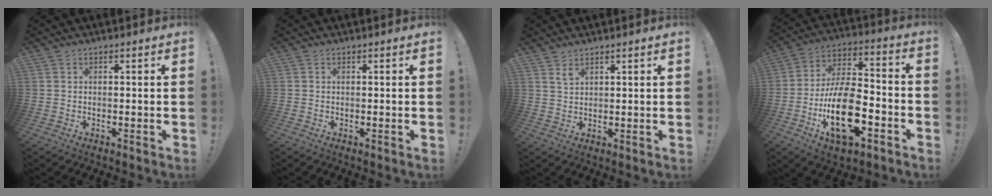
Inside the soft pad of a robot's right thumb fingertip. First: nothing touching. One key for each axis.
{"total": 0.0}
{"total": 3.1, "fx": 2.5, "fy": 1.4, "fz": 1.2, "tx": -0.012, "ty": -0.019, "tz": 0.045}
{"total": 21.6, "fx": -8.0, "fy": 10.7, "fz": 16.9, "tx": -0.301, "ty": 0.042, "tz": -0.130}